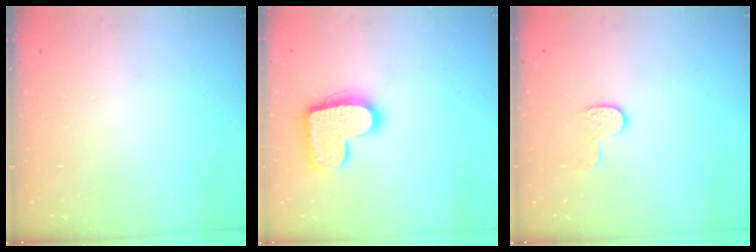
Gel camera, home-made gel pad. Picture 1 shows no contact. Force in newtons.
{"total": 15.5, "press": 15.4, "slide": 1.0}
{"total": 6.1, "press": 6.1, "slide": 0.2}